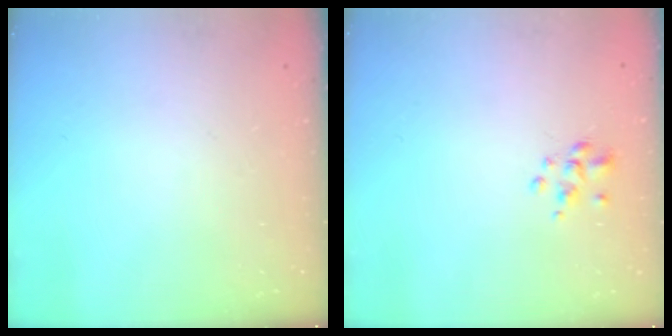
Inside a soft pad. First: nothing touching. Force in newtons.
{"total": 2.7, "press": 2.5, "slide": 0.9}